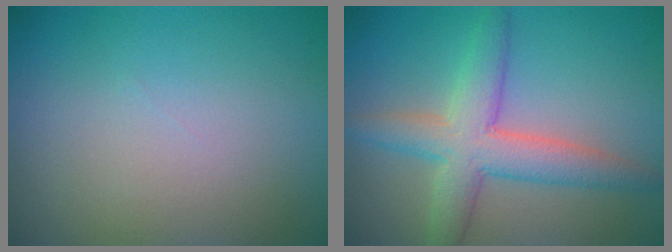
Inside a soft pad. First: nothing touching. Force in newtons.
{"total": 5.4, "press": 5.4, "slide": 0.3}